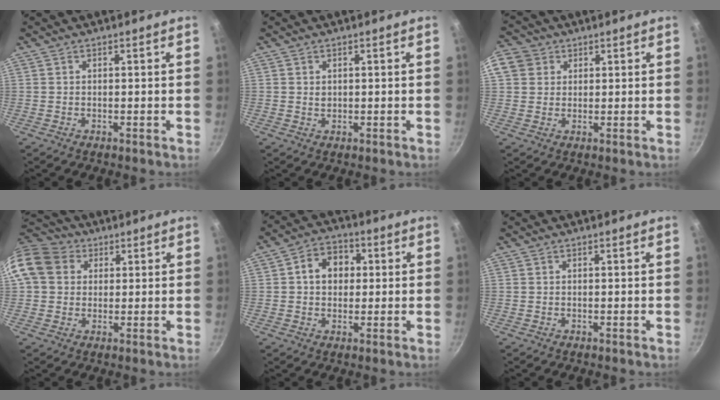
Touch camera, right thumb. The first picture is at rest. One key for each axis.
{"total": 1.1, "fx": 0.3, "fy": 0.9, "fz": 0.5, "tx": -0.006, "ty": 0.000, "tz": 0.005}
{"total": 7.2, "fx": 2.4, "fy": 6.3, "fz": 2.6, "tx": -0.033, "ty": 0.007, "tz": 0.034}
{"total": 13.0, "fx": 4.1, "fy": 10.6, "fz": 6.2, "tx": -0.112, "ty": 0.019, "tz": 0.062}
{"total": 7.9, "fx": 1.3, "fy": 6.3, "fz": 4.6, "tx": -0.040, "ty": 0.010, "tz": 0.009}
{"total": 0.0}